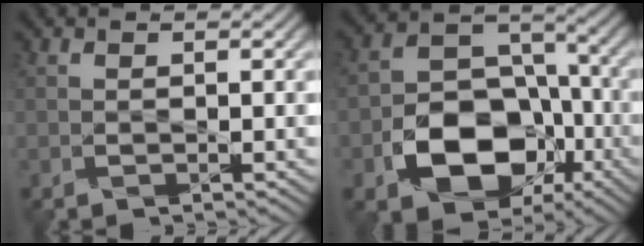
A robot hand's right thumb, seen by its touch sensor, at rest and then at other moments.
{"total": 13.3, "force": [-5.3, 9.5, 7.8], "torque": [-0.143, -0.028, -0.097]}